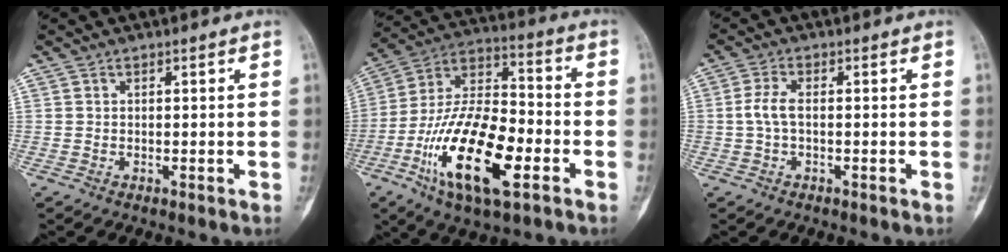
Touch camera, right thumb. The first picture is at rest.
{"total": 21.5, "force": [-8.0, 8.9, 17.8], "torque": [-0.325, 0.035, -0.140]}
{"total": 3.5, "force": [-0.2, 1.6, 3.1], "torque": [-0.074, 0.006, -0.009]}